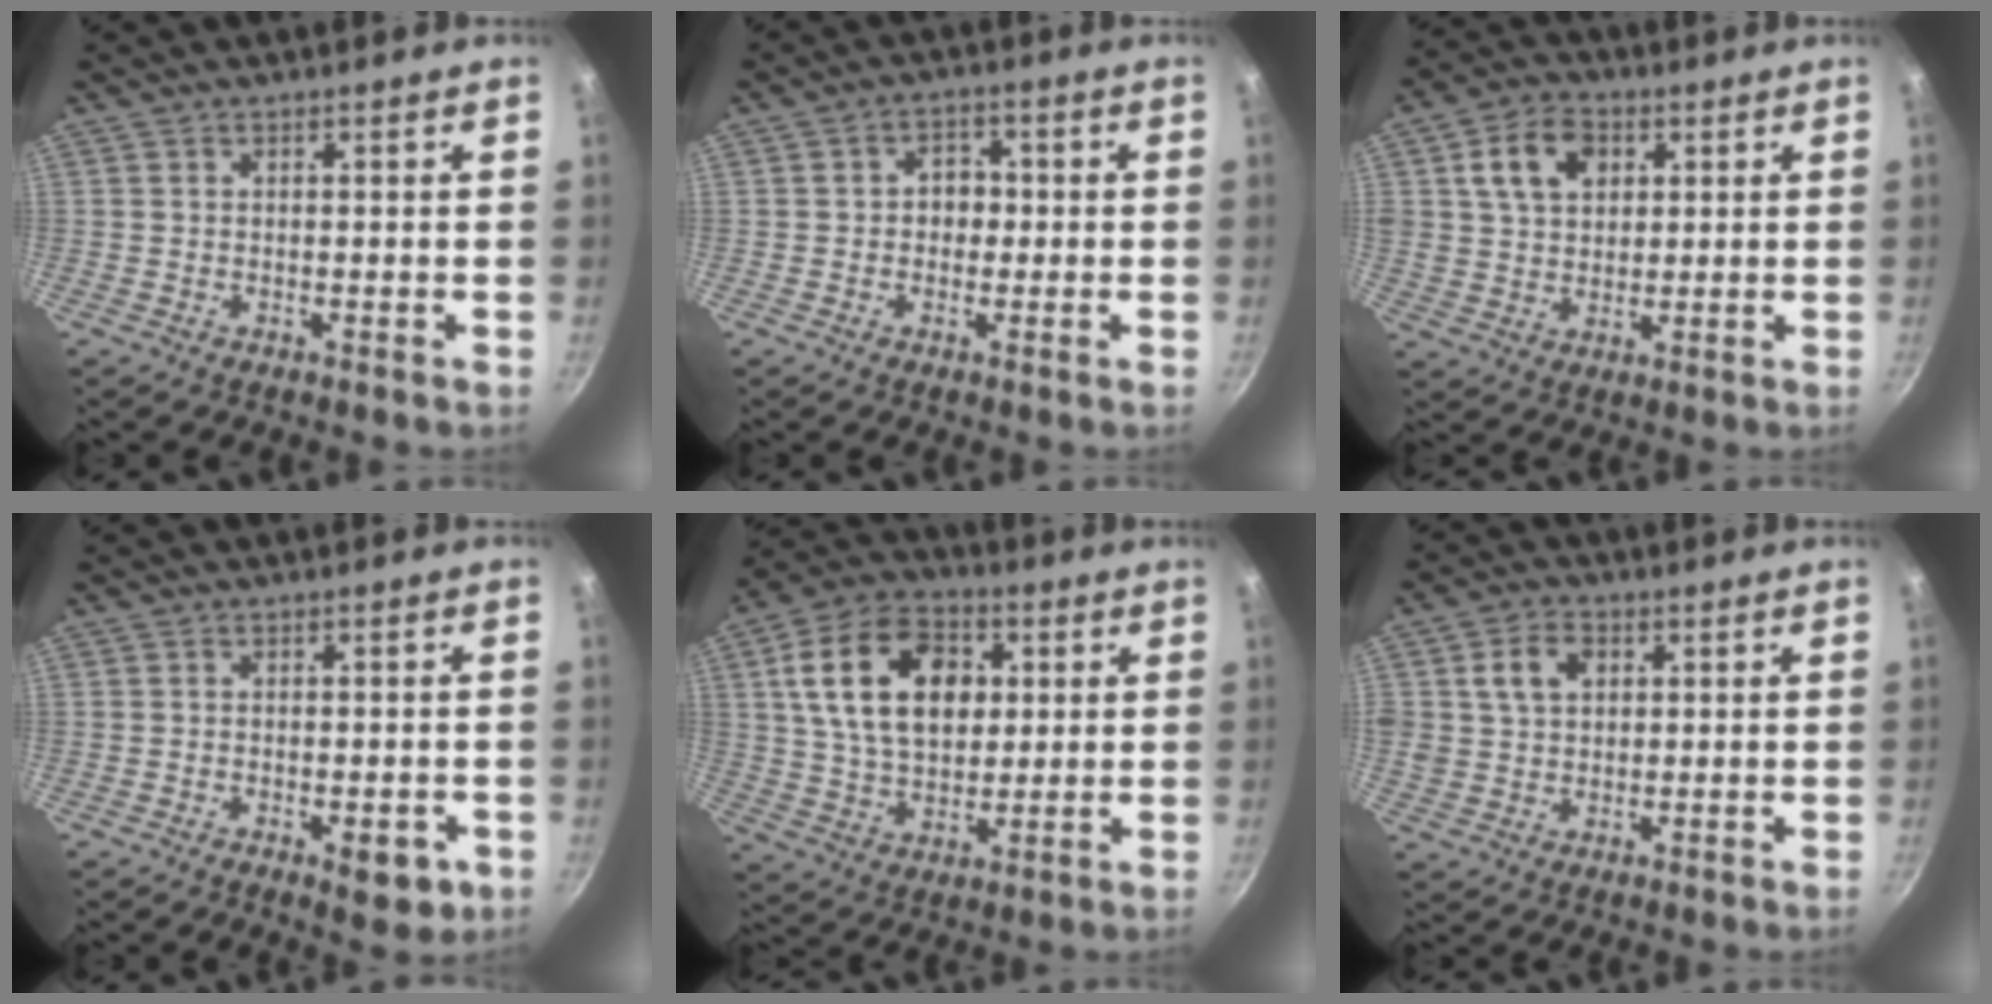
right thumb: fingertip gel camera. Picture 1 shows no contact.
{"total": 4.2, "force": [-0.3, 3.5, 2.3], "torque": [-0.004, 0.010, -0.008]}
{"total": 10.1, "force": [3.3, 7.5, 5.9], "torque": [-0.087, 0.003, 0.052]}
{"total": 5.6, "force": [-2.2, 2.5, 4.5], "torque": [-0.041, 0.009, -0.022]}
{"total": 18.3, "force": [4.2, 12.4, 12.8], "torque": [-0.197, 0.004, 0.065]}
{"total": 6.8, "force": [1.9, 5.2, 3.9], "torque": [-0.053, 0.004, 0.030]}